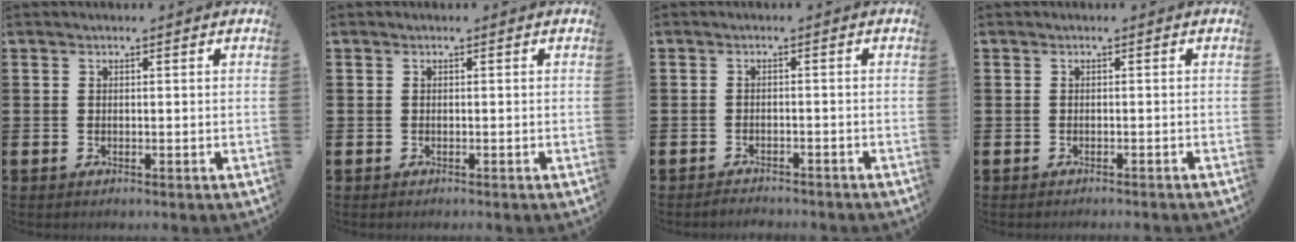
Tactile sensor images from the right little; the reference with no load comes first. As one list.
[{"total": 0.0}, {"total": 1.4, "force": [-1.4, 0.0, -0.1], "torque": [-0.003, 0.003, -0.029]}, {"total": 0.5, "force": [-0.5, -0.1, 0.0], "torque": [0.000, -0.002, -0.011]}]